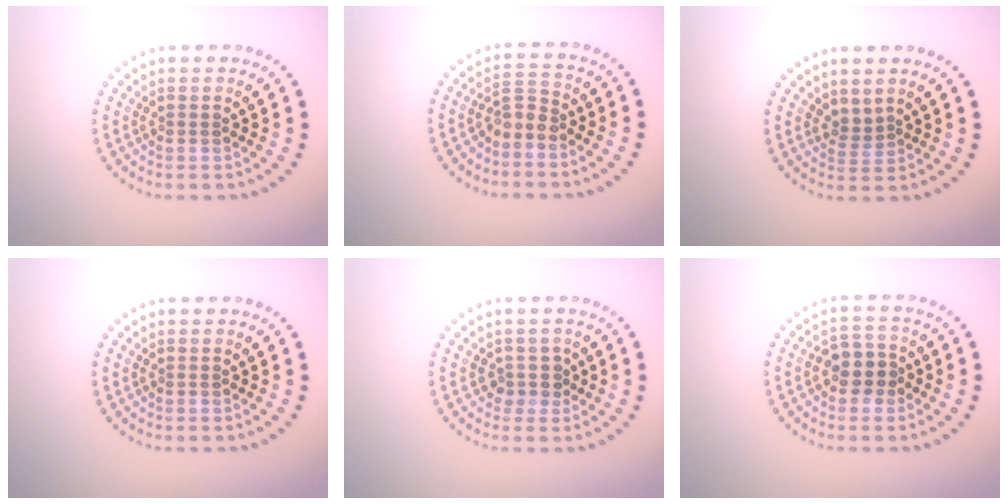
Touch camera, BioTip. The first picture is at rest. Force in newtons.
{"total": 1.9, "press": 1.5, "slide": 1.2}
{"total": 1.4, "press": 1.0, "slide": 1.0}
{"total": 0.0}
{"total": 1.5, "press": 1.2, "slide": 1.0}
{"total": 3.0, "press": 2.8, "slide": 1.0}